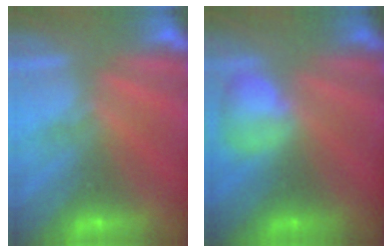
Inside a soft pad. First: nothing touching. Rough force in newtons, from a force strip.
{"total": 2.4}